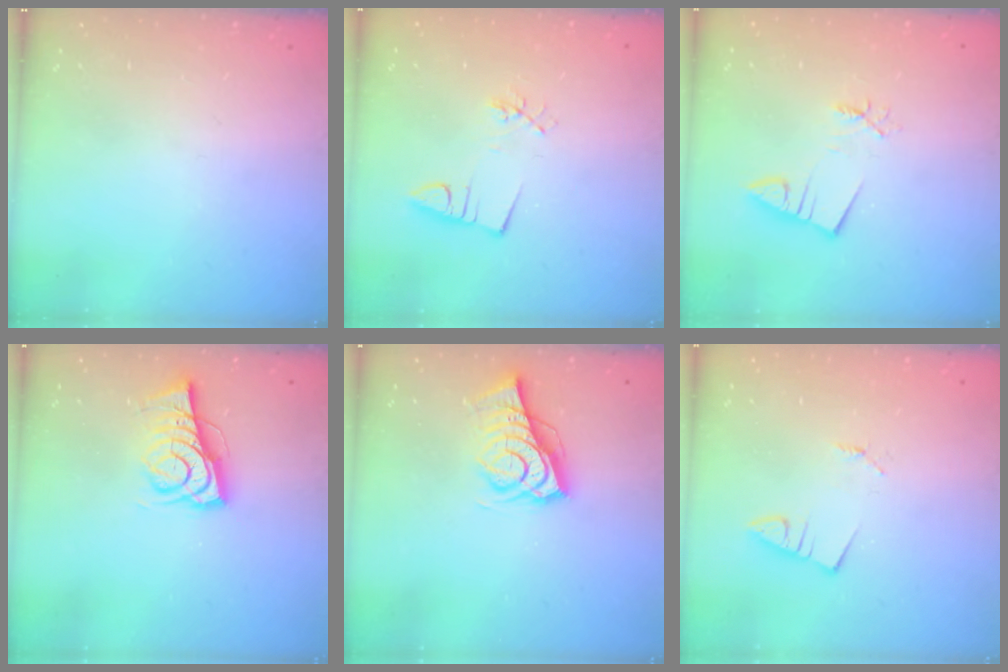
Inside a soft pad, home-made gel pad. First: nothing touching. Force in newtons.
{"total": 3.3, "press": 1.9, "slide": 2.7}
{"total": 2.7, "press": 2.7, "slide": 0.4}
{"total": 7.7, "press": 7.6, "slide": 0.8}
{"total": 9.2, "press": 8.6, "slide": 3.2}
{"total": 0.8, "press": 0.8, "slide": 0.1}